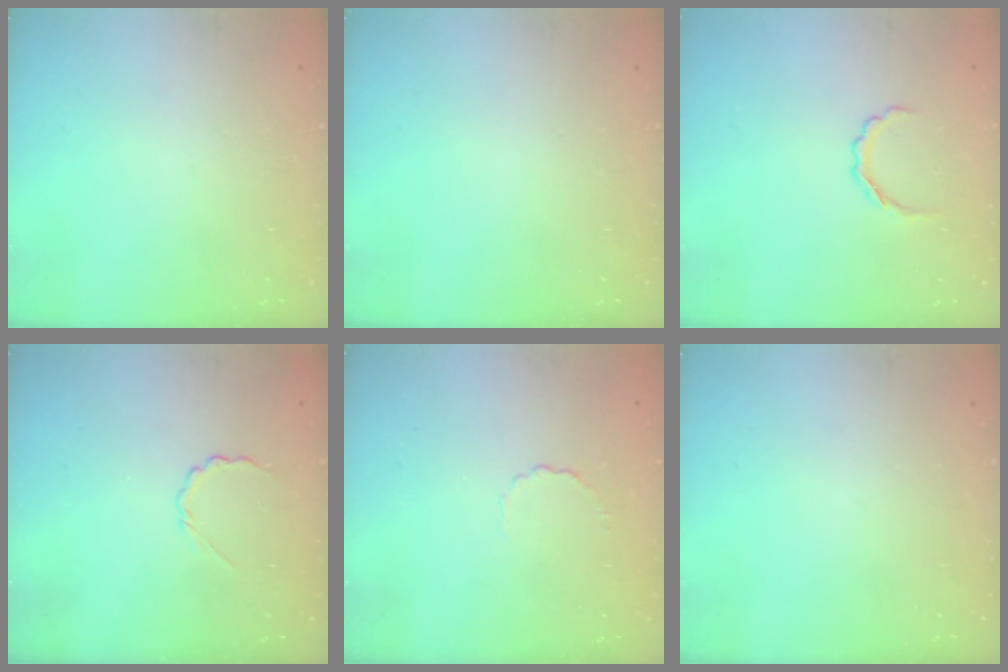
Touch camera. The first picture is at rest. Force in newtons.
{"total": 0.0}
{"total": 3.8, "press": 3.8, "slide": 0.5}
{"total": 4.0, "press": 3.8, "slide": 1.1}
{"total": 2.6, "press": 2.4, "slide": 1.0}
{"total": 0.0}